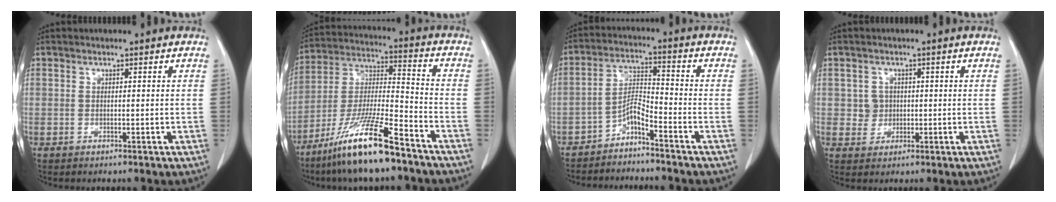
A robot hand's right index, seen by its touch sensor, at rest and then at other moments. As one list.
[{"total": 15.6, "force": [-10.8, 1.0, 11.1], "torque": [-0.234, -0.029, -0.201]}, {"total": 4.8, "force": [-3.9, 0.2, 2.9], "torque": [-0.056, 0.000, -0.076]}, {"total": 2.6, "force": [0.3, 2.6, 0.3], "torque": [-0.001, 0.005, 0.007]}]